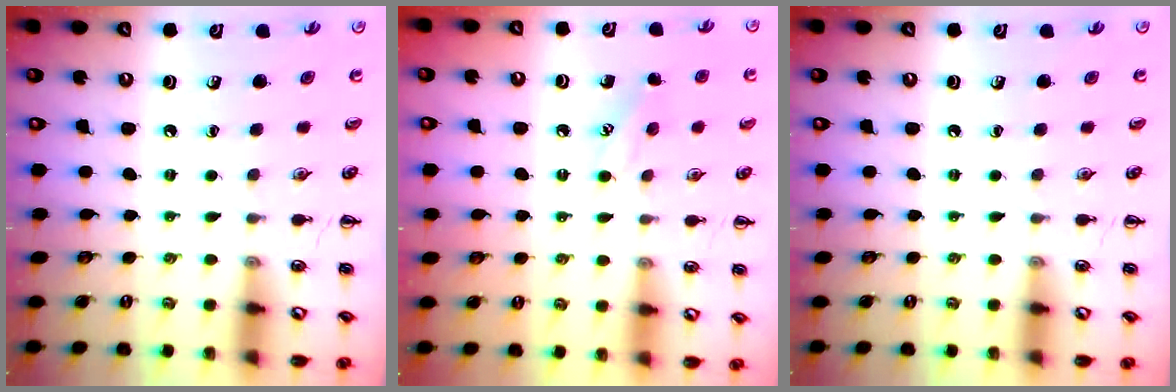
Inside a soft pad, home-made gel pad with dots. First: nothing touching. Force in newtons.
{"total": 7.8, "press": 7.7, "slide": 1.6}
{"total": 0.0}